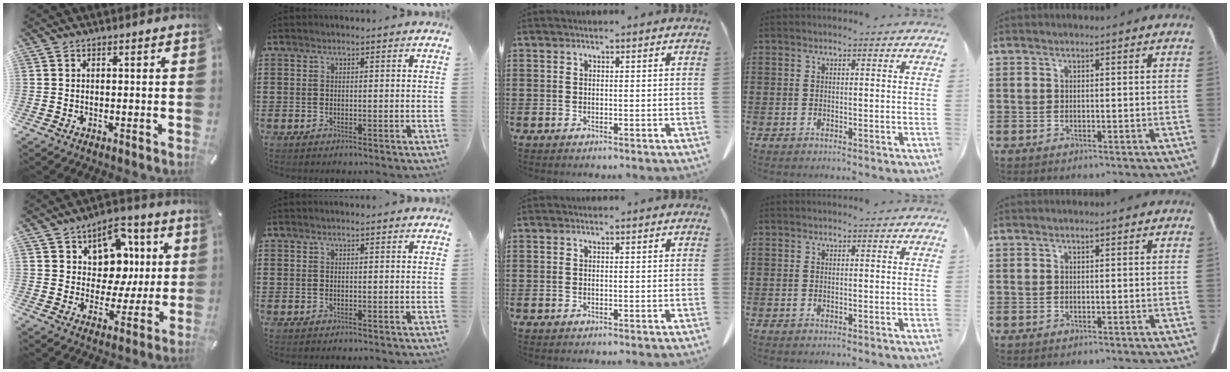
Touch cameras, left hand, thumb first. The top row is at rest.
{"thumb": {"total": 11.6, "force": [3.6, 9.9, 4.7], "torque": [-0.071, -0.025, 0.071]}}